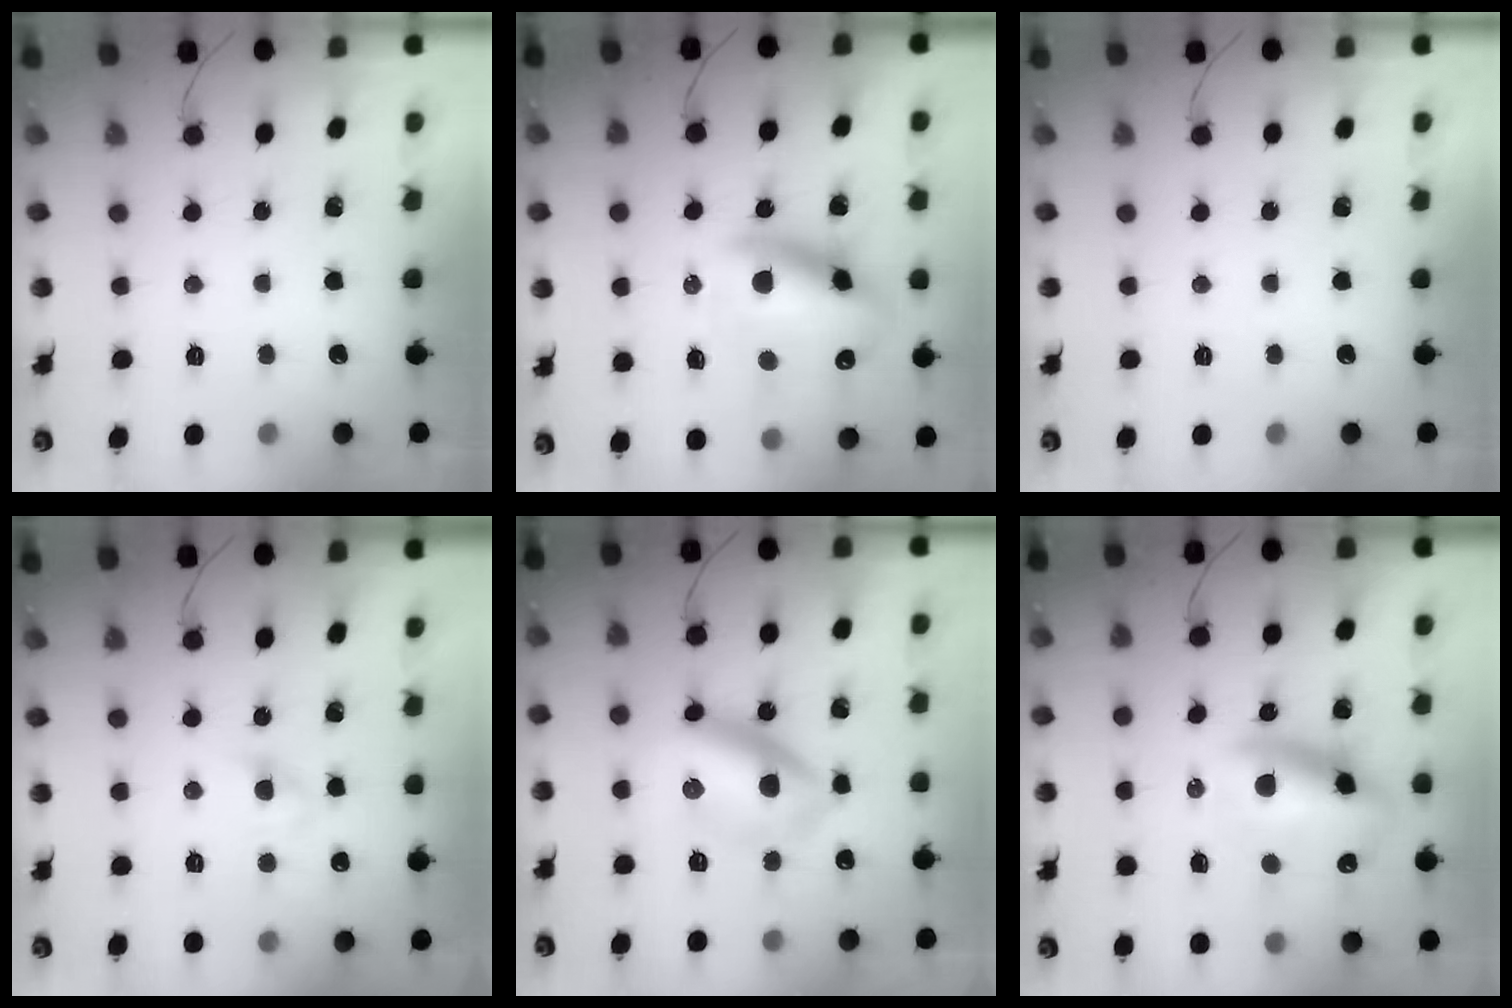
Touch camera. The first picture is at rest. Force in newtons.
{"total": 17.2, "press": 16.7, "slide": 3.9}
{"total": 0.0}
{"total": 4.1, "press": 3.9, "slide": 1.2}
{"total": 12.4, "press": 12.4, "slide": 0.2}
{"total": 15.4, "press": 15.0, "slide": 3.5}